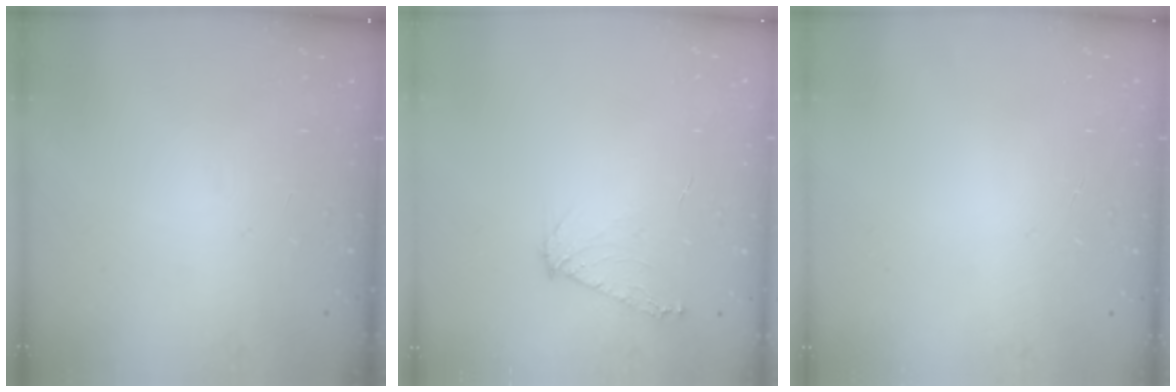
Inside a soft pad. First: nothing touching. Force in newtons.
{"total": 6.6, "press": 6.6, "slide": 0.9}
{"total": 0.0}